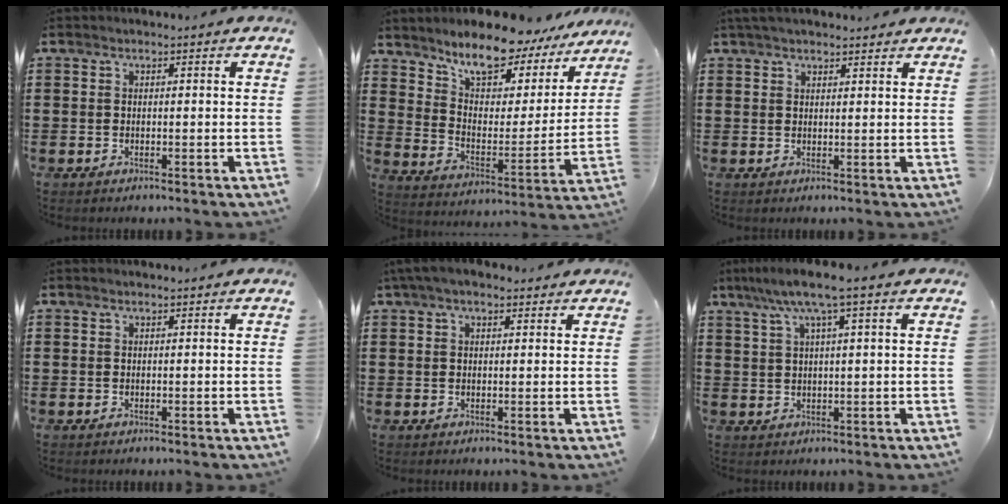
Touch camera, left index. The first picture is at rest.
{"total": 10.0, "force": [9.1, 2.3, 3.3], "torque": [-0.084, -0.073, 0.158]}
{"total": 2.5, "force": [2.3, 0.4, 0.9], "torque": [-0.022, 0.002, 0.044]}
{"total": 0.0}
{"total": 3.2, "force": [2.1, 1.3, 1.9], "torque": [-0.044, 0.007, 0.040]}
{"total": 5.8, "force": [2.7, 0.3, 5.1], "torque": [-0.107, 0.006, 0.043]}